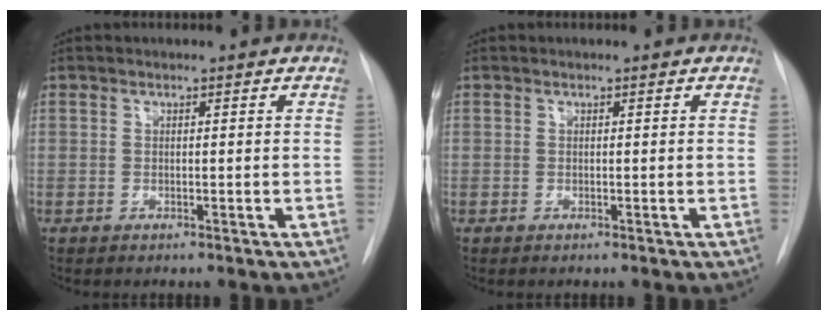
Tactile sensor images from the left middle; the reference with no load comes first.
{"total": 0.0}